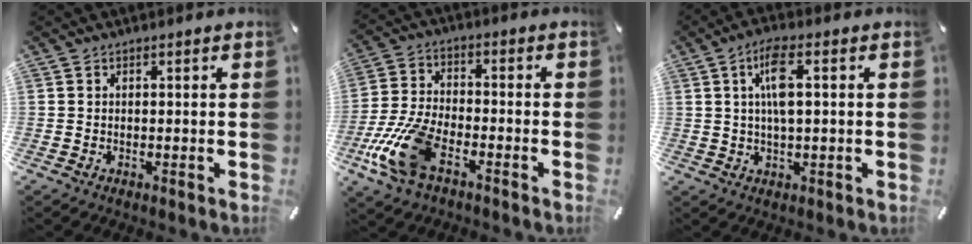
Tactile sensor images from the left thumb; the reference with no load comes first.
{"total": 13.6, "force": [-6.4, 6.5, 10.1], "torque": [-0.226, 0.011, -0.115]}
{"total": 7.1, "force": [1.5, 2.1, 6.6], "torque": [-0.131, 0.008, 0.025]}